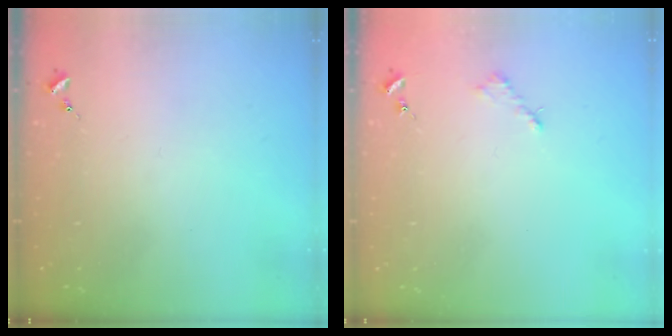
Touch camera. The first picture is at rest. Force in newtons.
{"total": 2.6, "press": 2.5, "slide": 0.3}